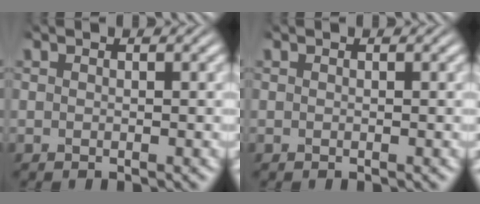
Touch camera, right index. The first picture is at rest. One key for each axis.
{"total": 0.0}